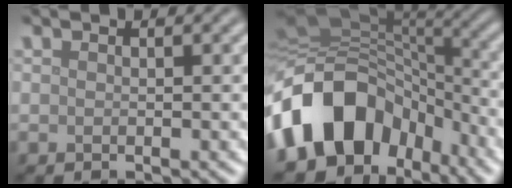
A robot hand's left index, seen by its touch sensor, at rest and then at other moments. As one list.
[{"total": 13.4, "force": [-6.0, 9.3, 7.4], "torque": [-0.137, 0.014, -0.117]}]